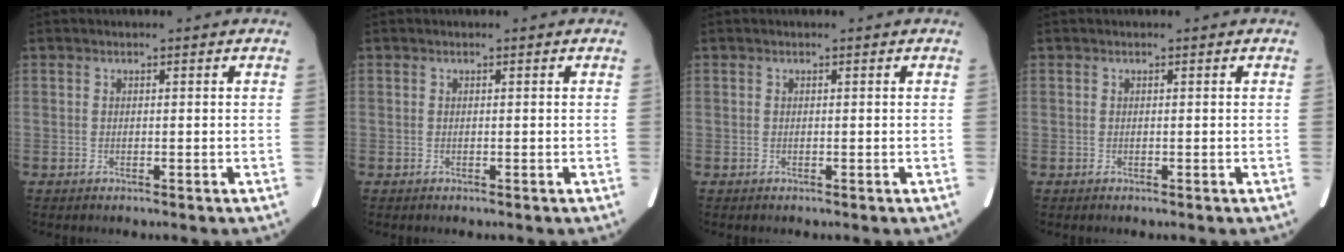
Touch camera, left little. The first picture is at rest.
{"total": 0.0}
{"total": 0.0}
{"total": 0.0}